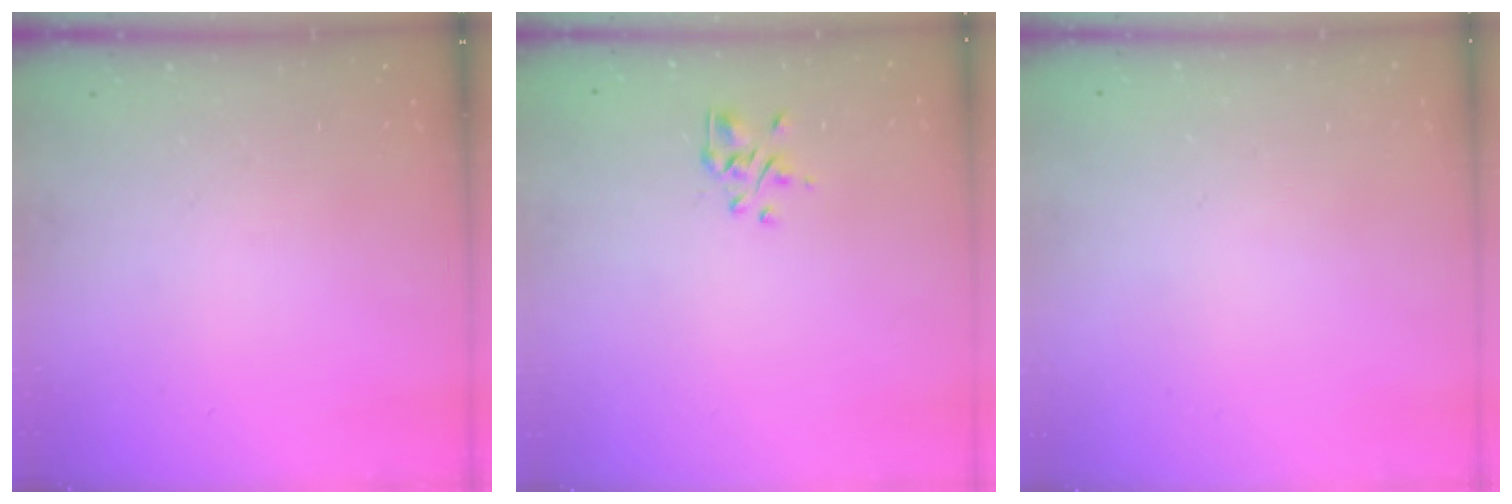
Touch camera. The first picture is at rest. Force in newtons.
{"total": 1.5, "press": 1.3, "slide": 0.7}
{"total": 1.8, "press": 1.8, "slide": 0.2}